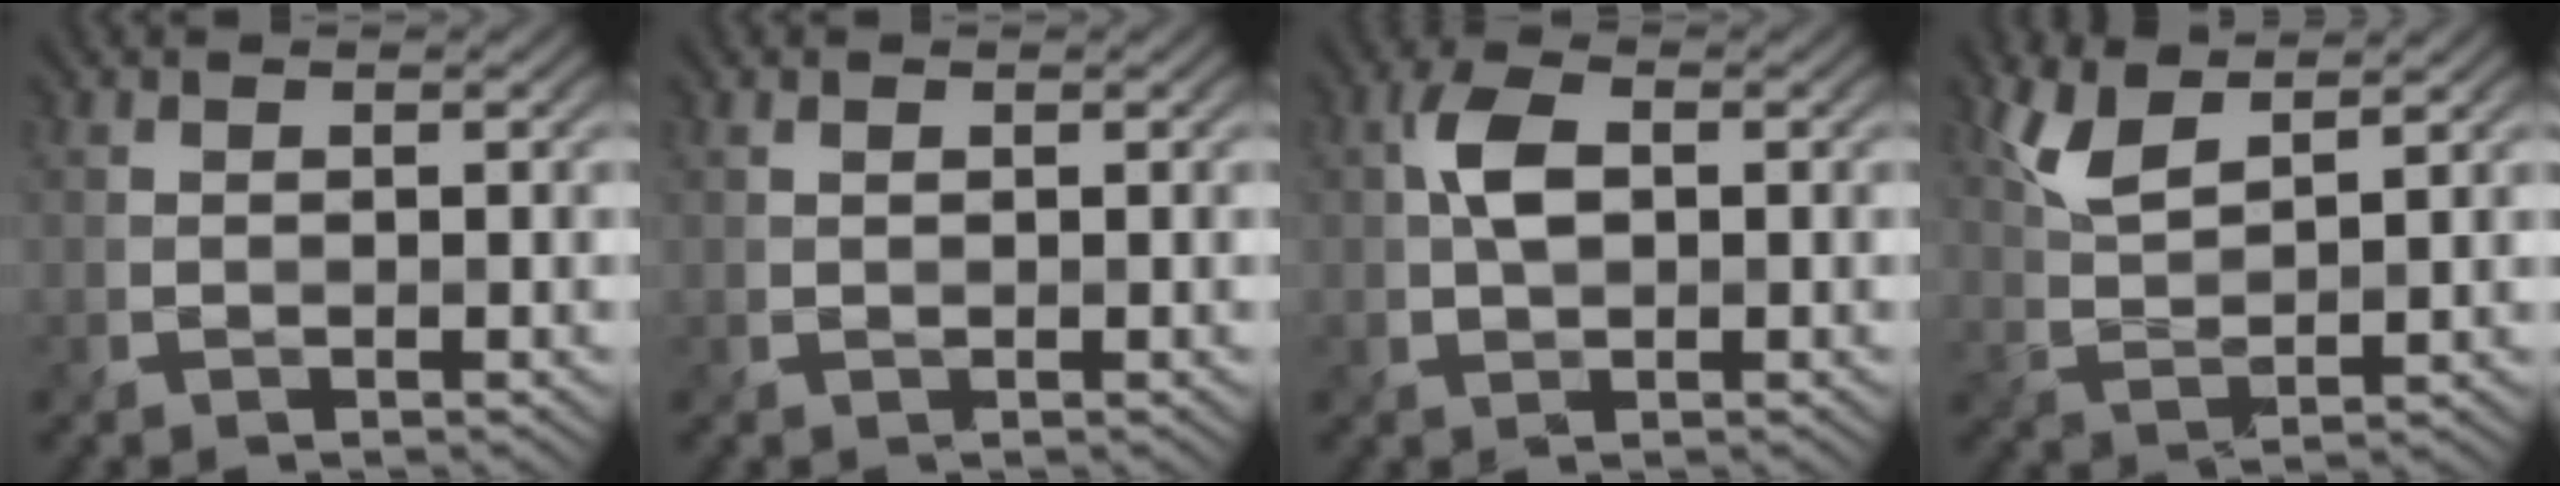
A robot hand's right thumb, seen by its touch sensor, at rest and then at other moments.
{"total": 0.0}
{"total": 3.9, "force": [0.2, 2.2, 3.2], "torque": [-0.073, 0.005, 0.002]}
{"total": 5.1, "force": [3.5, 1.5, 3.4], "torque": [-0.089, 0.004, 0.078]}